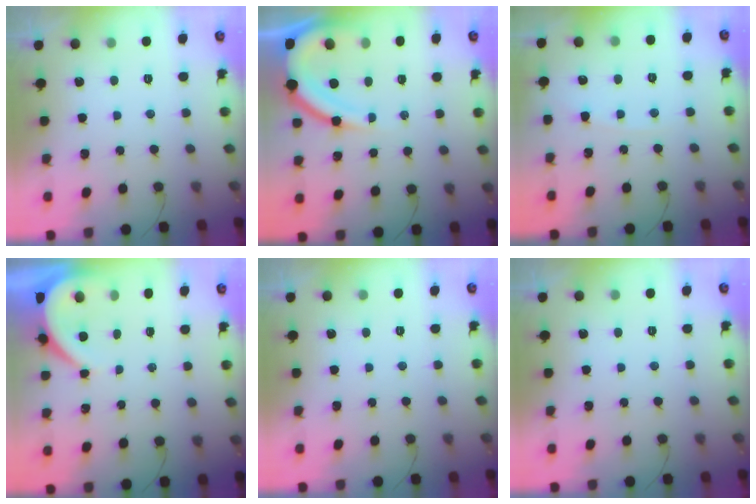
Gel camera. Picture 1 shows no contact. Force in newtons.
{"total": 12.5, "press": 12.4, "slide": 1.4}
{"total": 3.2, "press": 3.1, "slide": 0.5}
{"total": 4.5, "press": 4.4, "slide": 0.2}
{"total": 0.0}
{"total": 0.0}